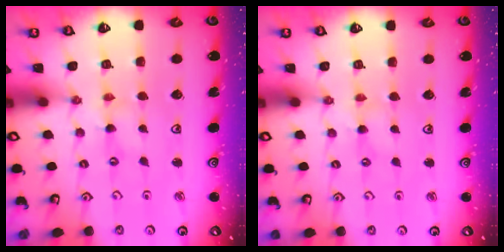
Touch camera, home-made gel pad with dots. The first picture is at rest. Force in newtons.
{"total": 1.4, "press": 1.4, "slide": 0.4}